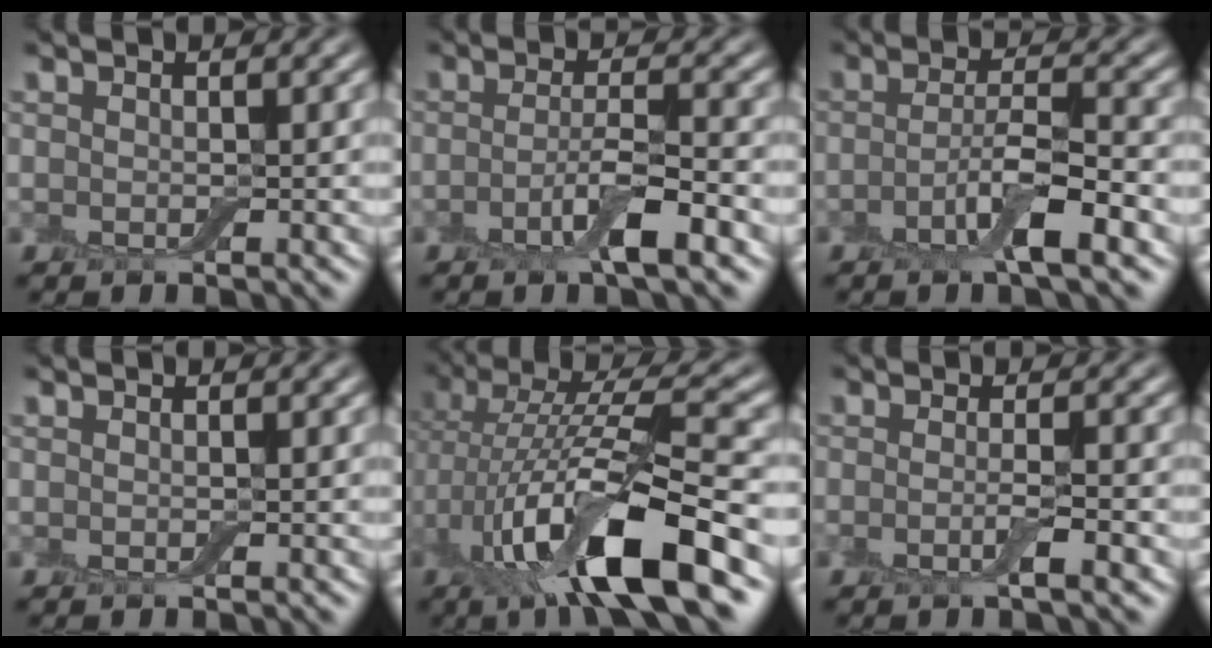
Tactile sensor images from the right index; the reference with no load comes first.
{"total": 4.0, "force": [-1.8, 0.7, 3.5], "torque": [-0.065, 0.006, -0.040]}
{"total": 4.4, "force": [-2.0, 0.7, 3.9], "torque": [-0.072, 0.007, -0.046]}
{"total": 0.0}
{"total": 11.8, "force": [-2.7, 3.5, 11.0], "torque": [-0.203, 0.008, -0.056]}
{"total": 2.2, "force": [-0.6, 0.3, 2.1], "torque": [-0.038, -0.005, -0.015]}